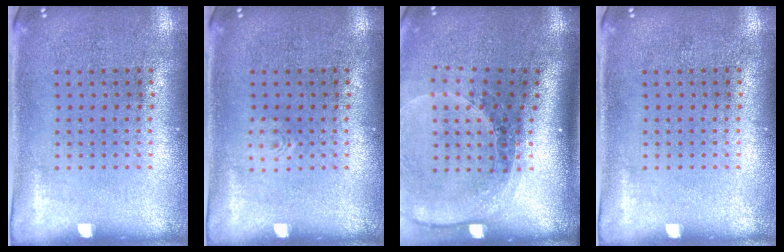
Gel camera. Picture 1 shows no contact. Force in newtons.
{"total": 0.6, "press": 0.6, "slide": 0.2}
{"total": 1.9, "press": 1.6, "slide": 1.0}
{"total": 0.0}